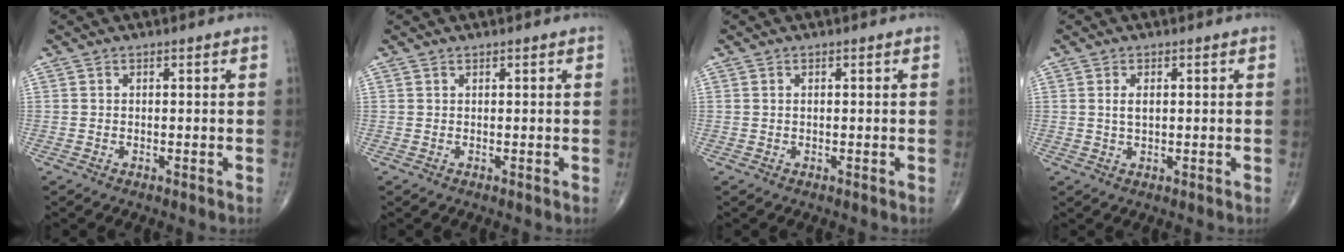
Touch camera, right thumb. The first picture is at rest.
{"total": 0.0}
{"total": 0.6, "force": [0.2, 0.3, 0.4], "torque": [-0.010, 0.004, 0.005]}
{"total": 2.6, "force": [0.6, 1.3, 2.2], "torque": [-0.040, -0.002, 0.014]}